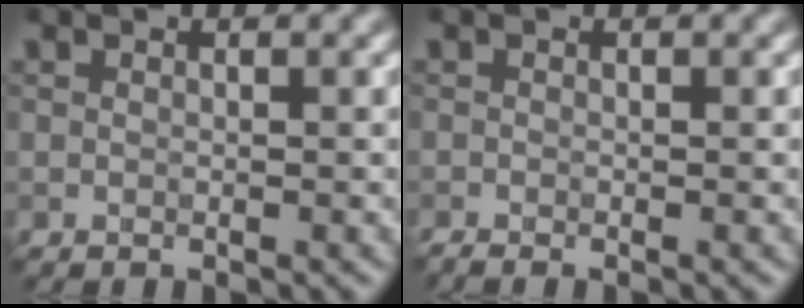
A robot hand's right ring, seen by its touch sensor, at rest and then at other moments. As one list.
[{"total": 0.8, "force": [-0.7, 0.0, 0.3], "torque": [-0.006, -0.004, -0.018]}]